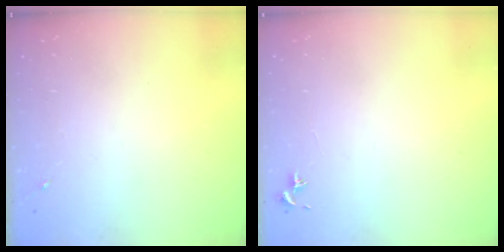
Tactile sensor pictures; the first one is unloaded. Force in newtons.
{"total": 0.8, "press": 0.7, "slide": 0.3}